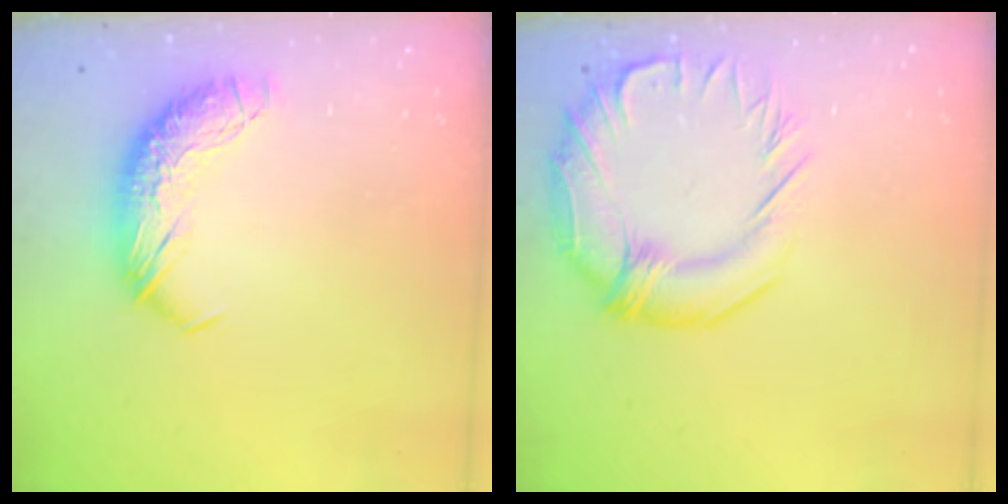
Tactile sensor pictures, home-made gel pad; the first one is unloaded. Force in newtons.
{"total": 5.6, "press": 5.0, "slide": 2.5}